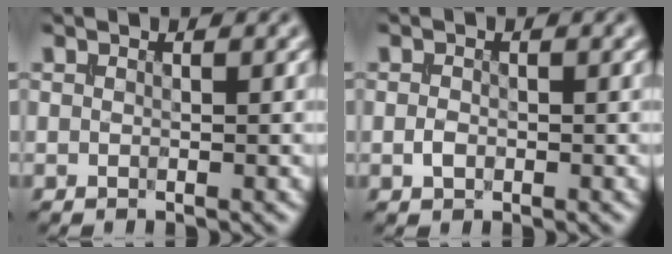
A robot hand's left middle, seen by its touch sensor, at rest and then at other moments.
{"total": 1.1, "force": [-0.3, 0.8, 0.7], "torque": [-0.013, -0.001, -0.008]}